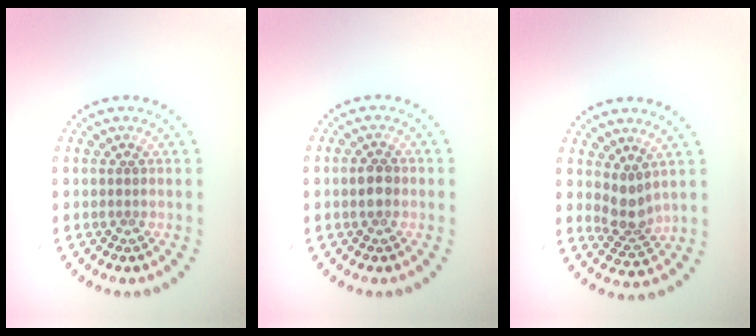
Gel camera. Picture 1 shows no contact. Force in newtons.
{"total": 1.7, "press": 1.7, "slide": 0.1}
{"total": 2.7, "press": 2.1, "slide": 1.7}